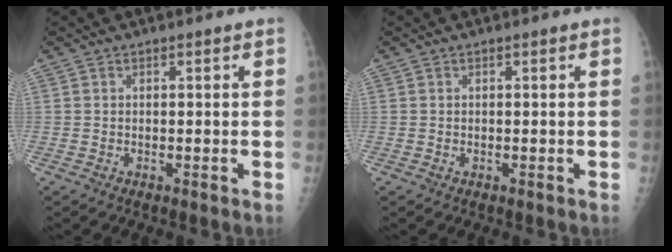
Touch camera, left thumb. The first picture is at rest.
{"total": 0.0}